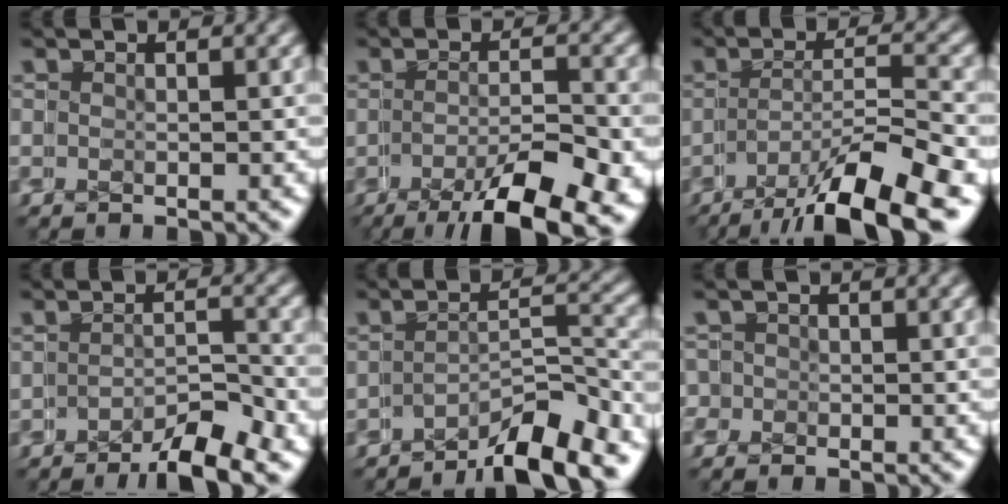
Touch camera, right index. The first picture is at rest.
{"total": 7.8, "force": [-5.4, 1.9, 5.2], "torque": [-0.055, -0.017, -0.069]}
{"total": 7.2, "force": [-5.1, 1.5, 4.9], "torque": [-0.044, 0.006, -0.075]}
{"total": 3.4, "force": [-3.2, -0.1, 1.1], "torque": [0.018, 0.010, -0.057]}
{"total": 6.8, "force": [-6.2, 0.7, 2.7], "torque": [0.000, 0.010, -0.096]}
{"total": 2.0, "force": [-0.3, 2.0, 0.5], "torque": [-0.001, 0.003, -0.010]}